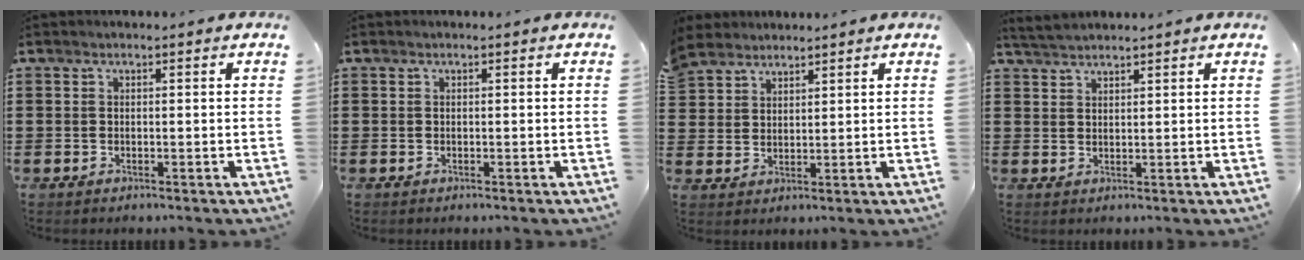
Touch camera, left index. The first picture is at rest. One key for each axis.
{"total": 0.0}
{"total": 3.8, "fx": 3.4, "fy": 1.6, "fz": -0.5, "tx": -0.006, "ty": -0.003, "tz": 0.067}
{"total": 2.7, "fx": 2.6, "fy": 0.2, "fz": 0.7, "tx": -0.020, "ty": 0.002, "tz": 0.052}